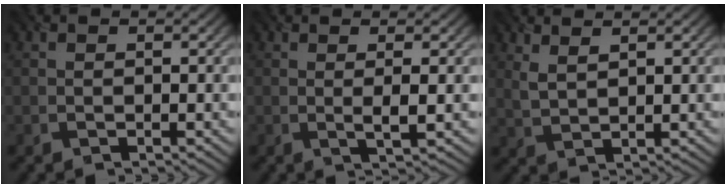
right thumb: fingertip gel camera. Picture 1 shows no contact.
{"total": 1.9, "force": [0.2, 0.0, 1.9], "torque": [-0.037, 0.003, 0.001]}
{"total": 2.6, "force": [2.1, 0.6, 1.3], "torque": [-0.040, -0.001, 0.050]}